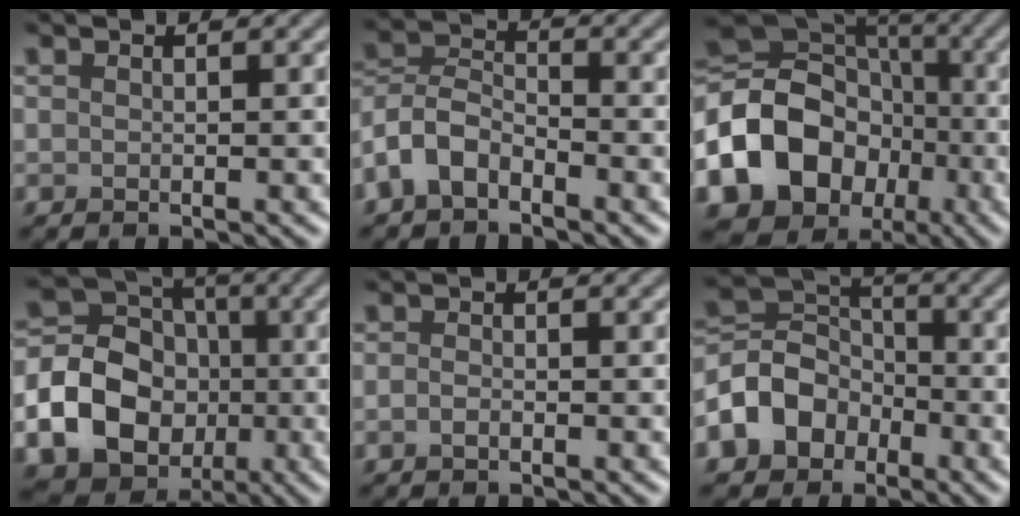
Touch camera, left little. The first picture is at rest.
{"total": 4.4, "force": [-2.7, 2.5, 2.5], "torque": [-0.054, 0.007, -0.065]}
{"total": 16.5, "force": [-5.2, 13.4, 8.1], "torque": [-0.192, -0.005, -0.109]}
{"total": 13.5, "force": [-3.5, 11.6, 5.8], "torque": [-0.118, -0.017, -0.082]}
{"total": 0.8, "force": [-0.4, 0.4, 0.6], "torque": [-0.014, -0.001, -0.009]}
{"total": 6.0, "force": [-2.7, 4.7, 2.6], "torque": [-0.046, 0.007, -0.067]}